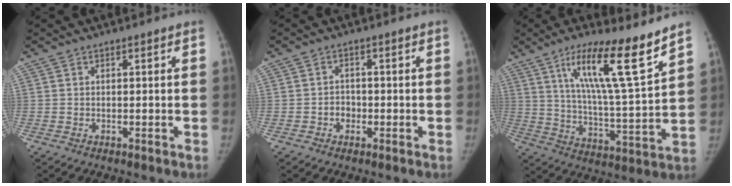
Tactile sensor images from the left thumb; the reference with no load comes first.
{"total": 2.5, "force": [-0.8, 2.2, 1.0], "torque": [-0.001, 0.008, -0.017]}
{"total": 17.5, "force": [10.9, 2.0, 13.6], "torque": [-0.211, -0.064, 0.187]}